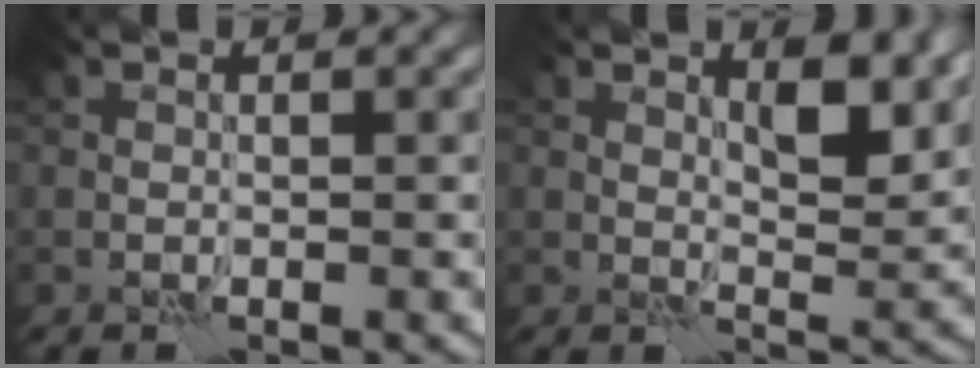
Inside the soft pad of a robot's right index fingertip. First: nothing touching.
{"total": 3.9, "force": [2.1, 1.4, 3.0], "torque": [-0.047, -0.006, 0.033]}